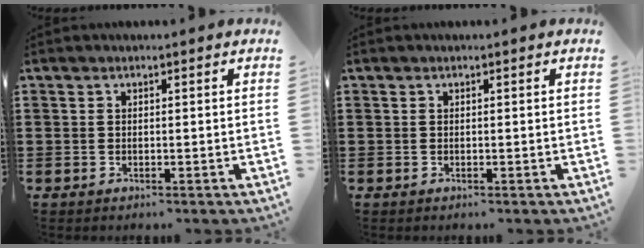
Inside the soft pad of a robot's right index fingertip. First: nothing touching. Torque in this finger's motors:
{"motor_torque": [0.74, 1.40, 0.00, 0.01]}